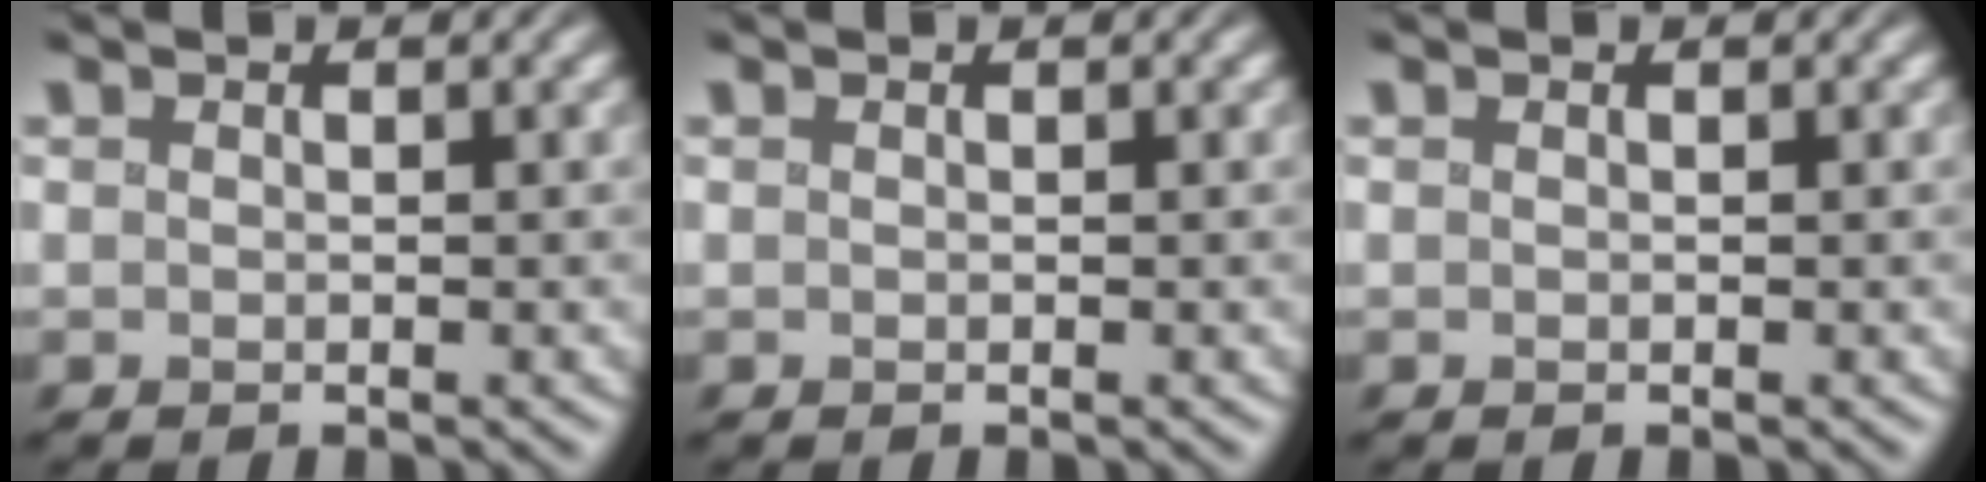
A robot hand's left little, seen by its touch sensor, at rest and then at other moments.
{"total": 0.0}
{"total": 0.0}